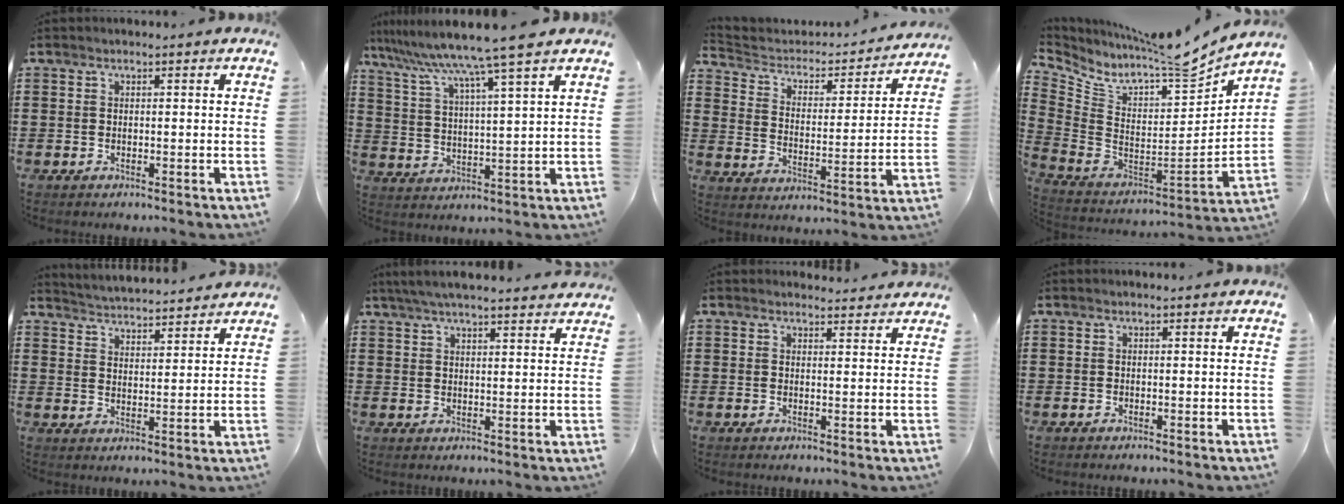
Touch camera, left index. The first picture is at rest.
{"total": 8.4, "force": [7.0, -1.7, 4.4], "torque": [-0.112, -0.049, 0.109]}
{"total": 2.9, "force": [2.3, 1.7, 0.4], "torque": [-0.032, -0.020, 0.028]}
{"total": 7.4, "force": [6.6, 0.9, 3.3], "torque": [-0.080, -0.077, 0.098]}
{"total": 3.7, "force": [3.7, -0.1, -0.2], "torque": [-0.015, -0.026, 0.062]}
{"total": 4.4, "force": [4.1, -0.1, 1.6], "torque": [-0.042, -0.012, 0.074]}
{"total": 2.0, "force": [1.9, 0.4, 0.1], "torque": [0.001, -0.004, 0.036]}
{"total": 0.0}